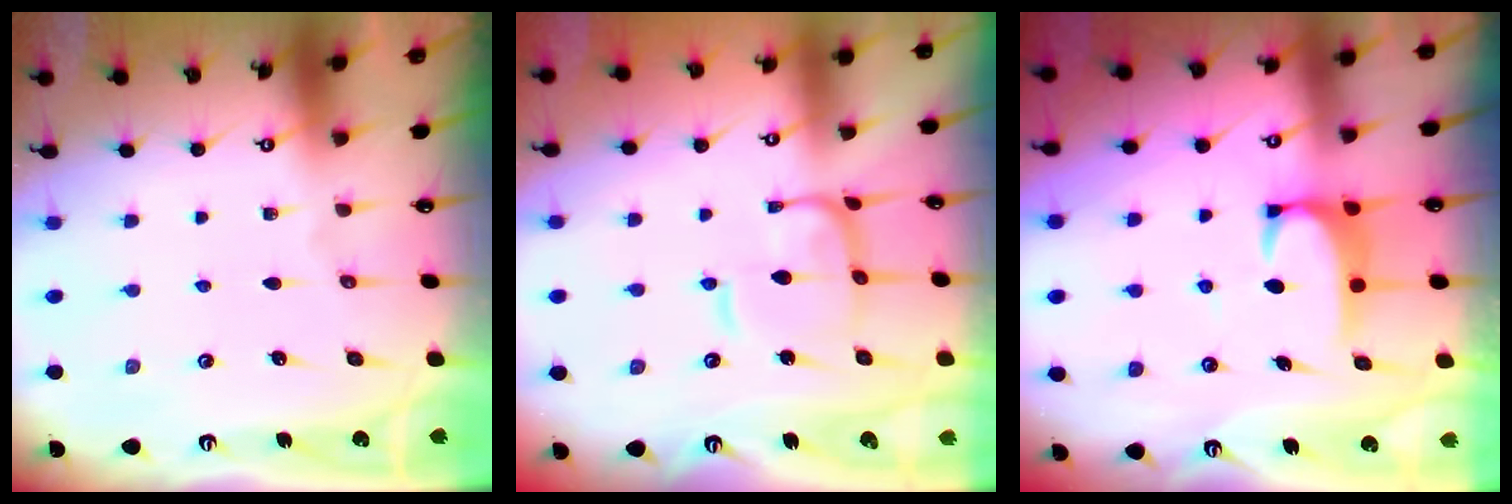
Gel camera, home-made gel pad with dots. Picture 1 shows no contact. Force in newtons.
{"total": 5.1, "press": 5.0, "slide": 0.6}
{"total": 2.5, "press": 2.4, "slide": 0.7}